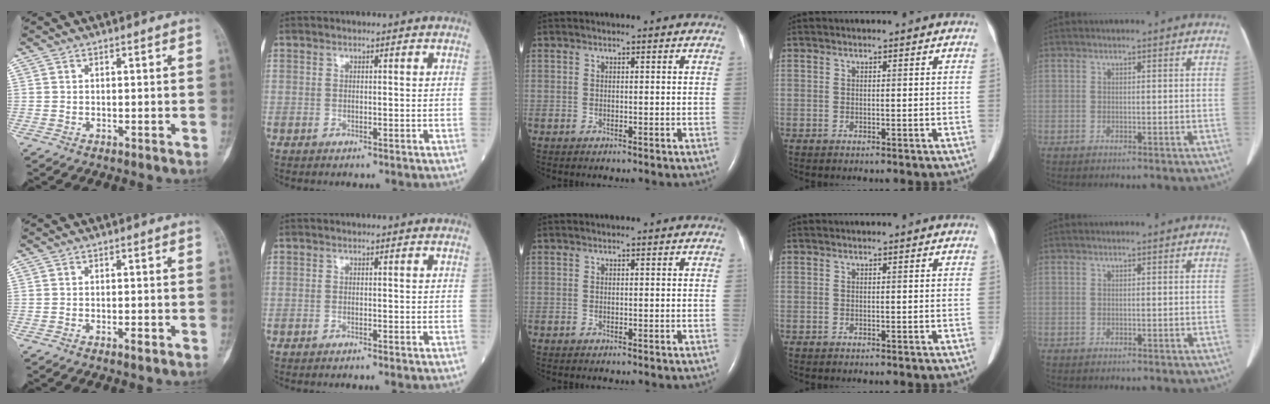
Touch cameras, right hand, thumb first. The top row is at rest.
{"thumb": {"total": 1.1, "force": [-0.6, 0.3, 0.9], "torque": [-0.013, 0.001, -0.012]}, "index": {"total": 3.4, "force": [-3.2, 0.1, 1.3], "torque": [-0.016, -0.004, -0.041]}}